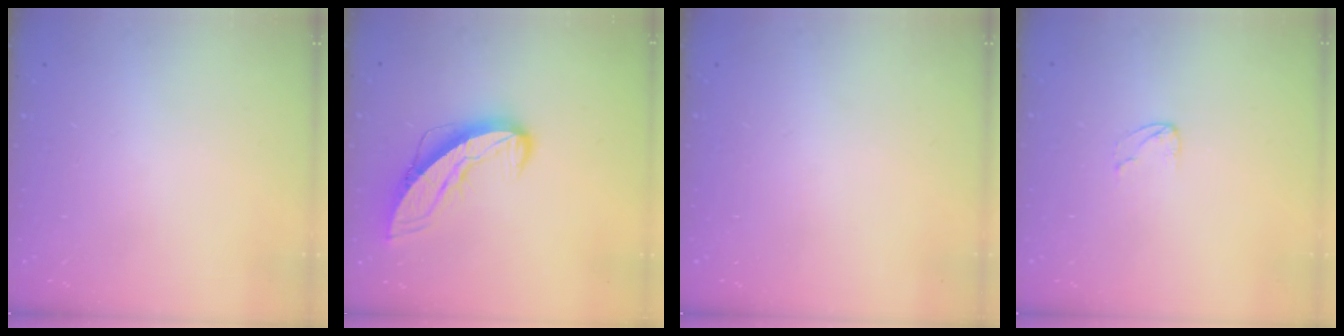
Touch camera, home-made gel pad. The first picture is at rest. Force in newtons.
{"total": 10.2, "press": 10.1, "slide": 1.1}
{"total": 0.0}
{"total": 3.5, "press": 3.5, "slide": 0.3}